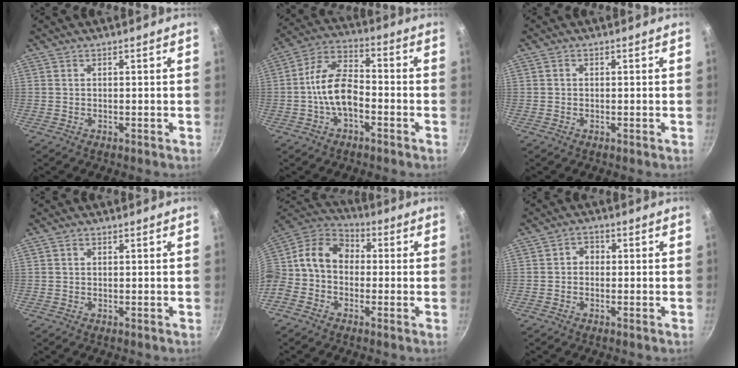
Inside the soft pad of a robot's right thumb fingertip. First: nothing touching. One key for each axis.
{"total": 10.8, "fx": -2.8, "fy": 6.2, "fz": 8.4, "tx": -0.136, "ty": 0.045, "tz": -0.062}
{"total": 0.6, "fx": 0.0, "fy": 0.6, "fz": 0.2, "tx": -0.003, "ty": 0.003, "tz": -0.001}
{"total": 1.0, "fx": 0.4, "fy": 0.8, "fz": 0.5, "tx": -0.006, "ty": 0.003, "tz": 0.006}
{"total": 13.2, "fx": -0.2, "fy": 10.5, "fz": 8.0, "tx": -0.133, "ty": 0.049, "tz": -0.029}
{"total": 2.4, "fx": -0.3, "fy": 2.1, "fz": 1.2, "tx": -0.006, "ty": 0.008, "tz": -0.009}